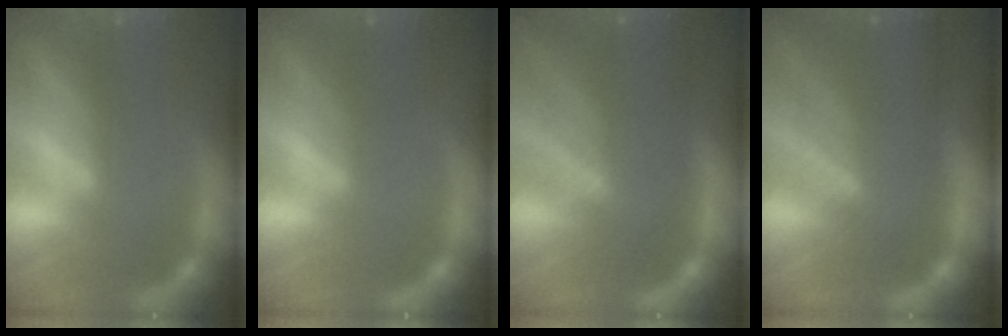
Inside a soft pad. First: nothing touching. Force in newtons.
{"total": 2.4}
{"total": 8.6}
{"total": 8.1}